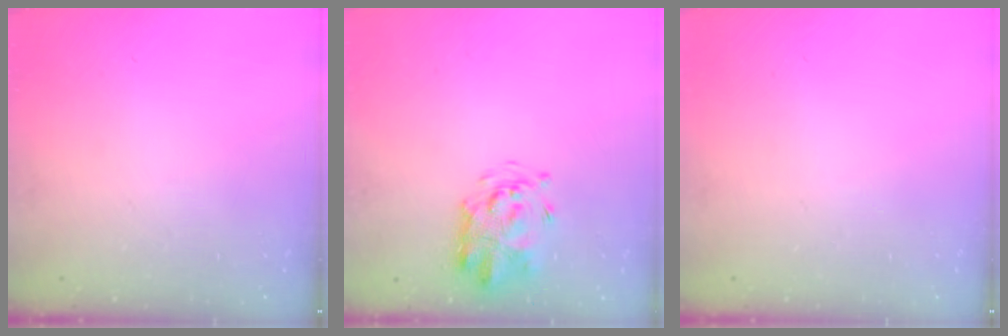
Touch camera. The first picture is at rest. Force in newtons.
{"total": 3.5, "press": 3.4, "slide": 0.9}
{"total": 0.0}